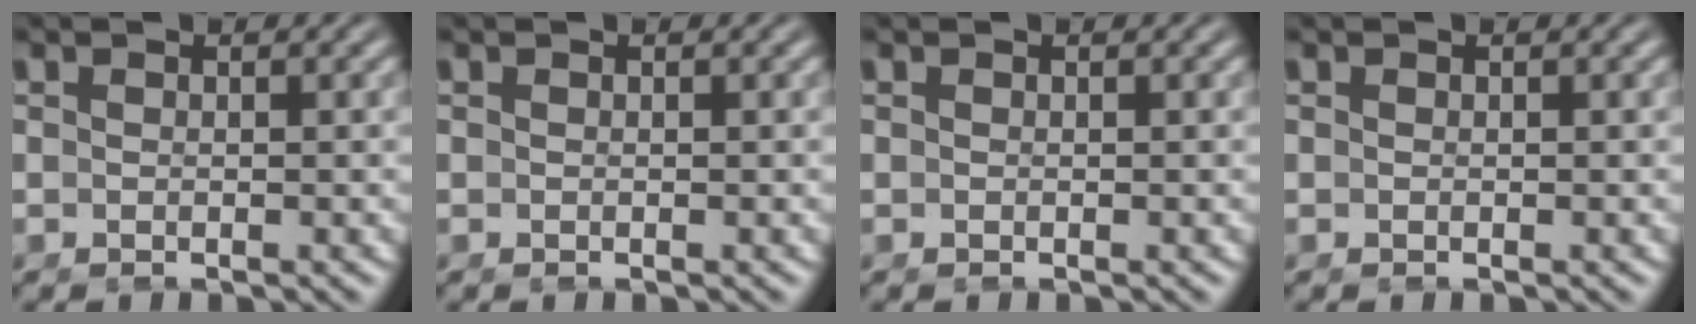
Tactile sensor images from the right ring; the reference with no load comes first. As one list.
[{"total": 0.0}, {"total": 0.0}, {"total": 0.0}]